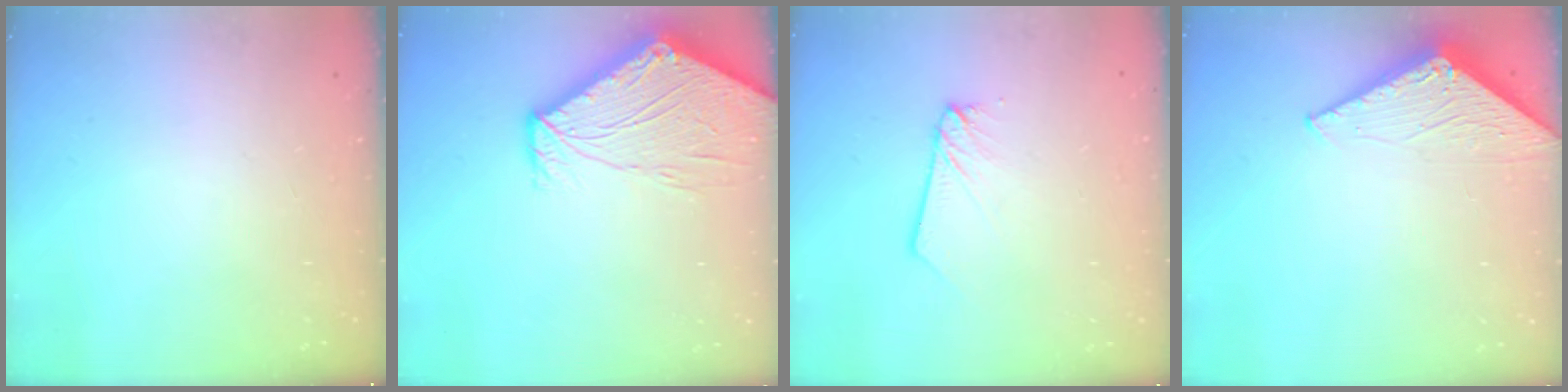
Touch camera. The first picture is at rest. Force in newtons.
{"total": 11.9, "press": 11.8, "slide": 1.3}
{"total": 2.5, "press": 2.5, "slide": 0.3}
{"total": 3.0, "press": 3.0, "slide": 0.2}